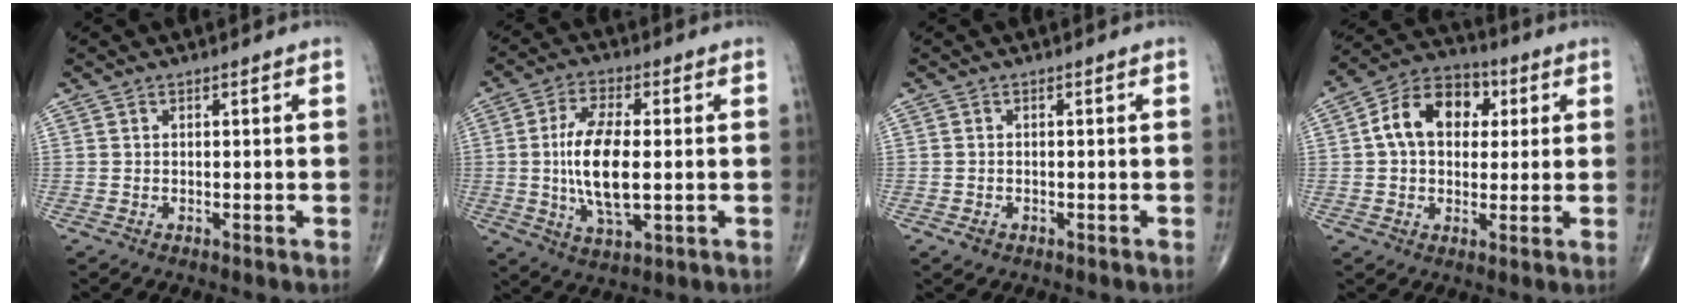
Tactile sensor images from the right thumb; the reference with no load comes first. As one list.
[{"total": 12.7, "force": [-0.7, 5.0, 11.6], "torque": [-0.238, 0.012, -0.016]}, {"total": 1.2, "force": [-0.7, 0.9, 0.5], "torque": [-0.007, 0.003, -0.009]}, {"total": 12.7, "force": [2.6, 9.0, 8.6], "torque": [-0.116, 0.020, 0.032]}]